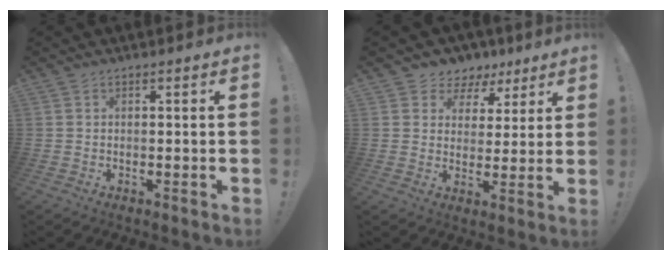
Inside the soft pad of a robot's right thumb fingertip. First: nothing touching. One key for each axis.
{"total": 6.1, "fx": 3.1, "fy": 5.2, "fz": 1.0, "tx": -0.003, "ty": -0.029, "tz": 0.059}